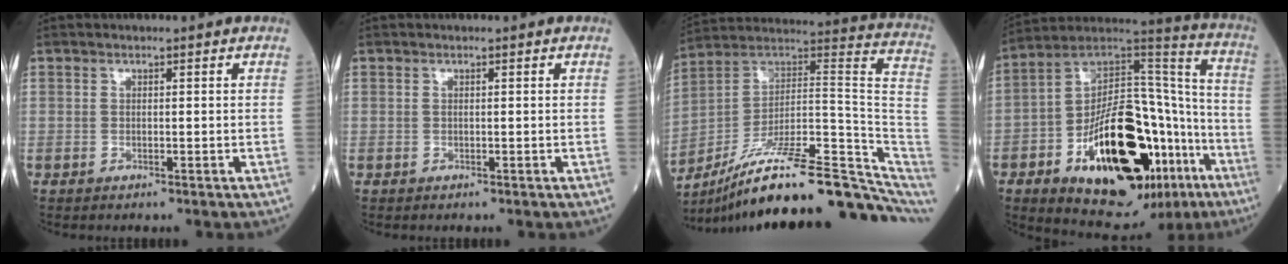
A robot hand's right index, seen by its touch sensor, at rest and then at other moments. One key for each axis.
{"total": 0.0}
{"total": 27.9, "fx": -20.2, "fy": 5.1, "fz": 18.5, "tx": -0.198, "ty": 0.034, "tz": -0.312}
{"total": 31.5, "fx": -12.7, "fy": 12.5, "fz": 25.9, "tx": -0.380, "ty": 0.012, "tz": -0.182}